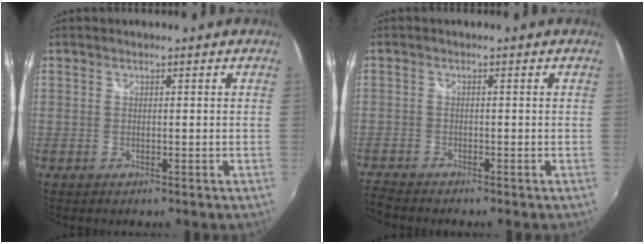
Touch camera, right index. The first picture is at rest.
{"total": 4.4, "force": [-4.2, 0.7, 0.8], "torque": [-0.033, -0.022, -0.084]}